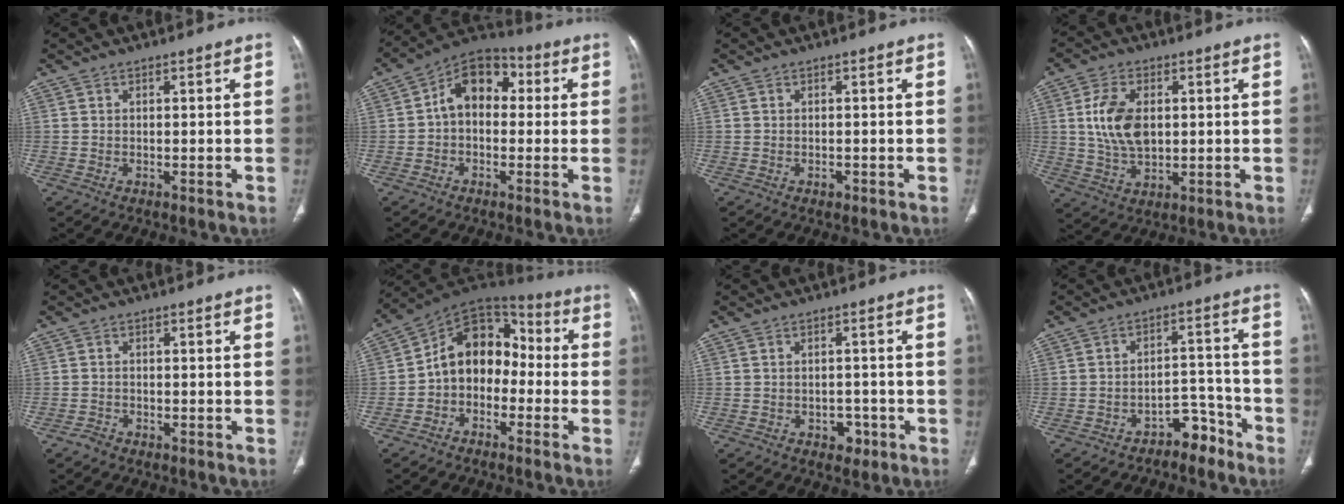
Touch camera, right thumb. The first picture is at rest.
{"total": 10.9, "force": [1.0, 7.7, 7.7], "torque": [-0.092, 0.034, 0.000]}
{"total": 0.7, "force": [-0.4, 0.5, 0.3], "torque": [-0.005, 0.000, -0.005]}
{"total": 10.3, "force": [1.5, 6.4, 8.0], "torque": [-0.148, -0.006, 0.037]}
{"total": 1.2, "force": [-1.0, 0.6, 0.1], "torque": [-0.007, 0.002, -0.022]}
{"total": 12.6, "force": [-2.2, 9.5, 7.9], "torque": [-0.090, 0.064, -0.054]}
{"total": 3.2, "force": [-1.5, 2.4, 1.5], "torque": [-0.002, 0.009, -0.016]}
{"total": 6.0, "force": [-4.8, 3.1, 1.6], "torque": [0.005, 0.075, -0.072]}